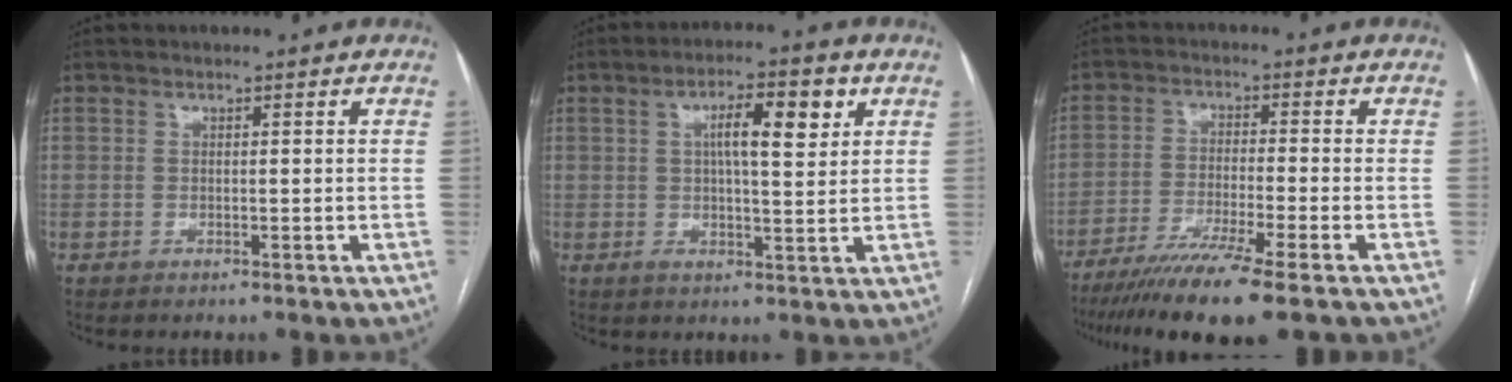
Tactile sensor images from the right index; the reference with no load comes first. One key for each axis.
{"total": 7.2, "fx": 2.5, "fy": 1.6, "fz": 6.5, "tx": -0.107, "ty": 0.012, "tz": 0.038}
{"total": 11.9, "fx": -8.8, "fy": -1.1, "fz": 7.9, "tx": -0.130, "ty": -0.032, "tz": -0.140}